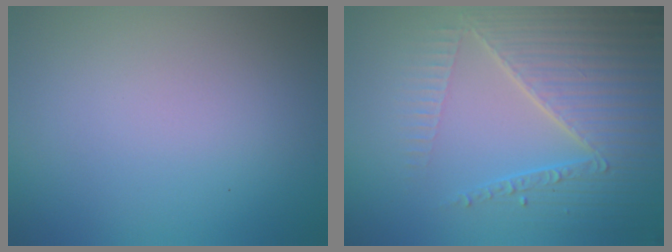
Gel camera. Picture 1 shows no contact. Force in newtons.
{"total": 6.6, "press": 5.2, "slide": 4.1}